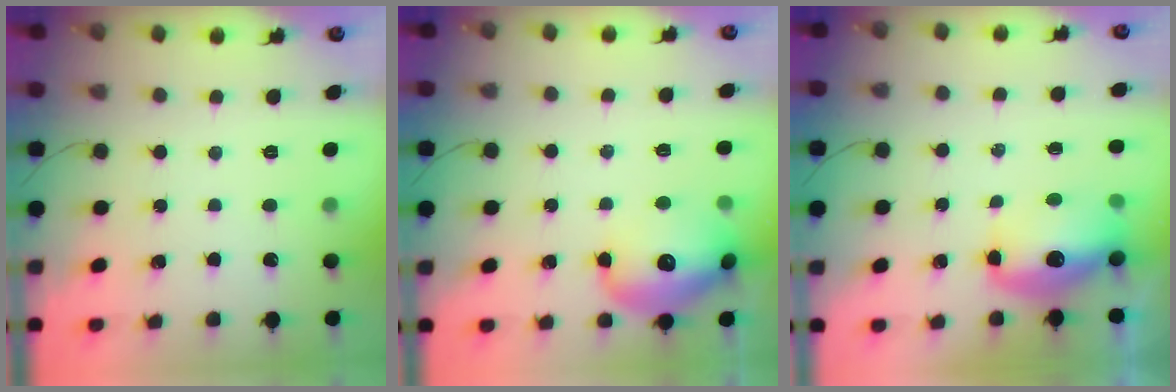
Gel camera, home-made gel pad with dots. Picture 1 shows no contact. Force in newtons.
{"total": 17.7, "press": 17.6, "slide": 2.0}
{"total": 11.3, "press": 11.0, "slide": 2.5}